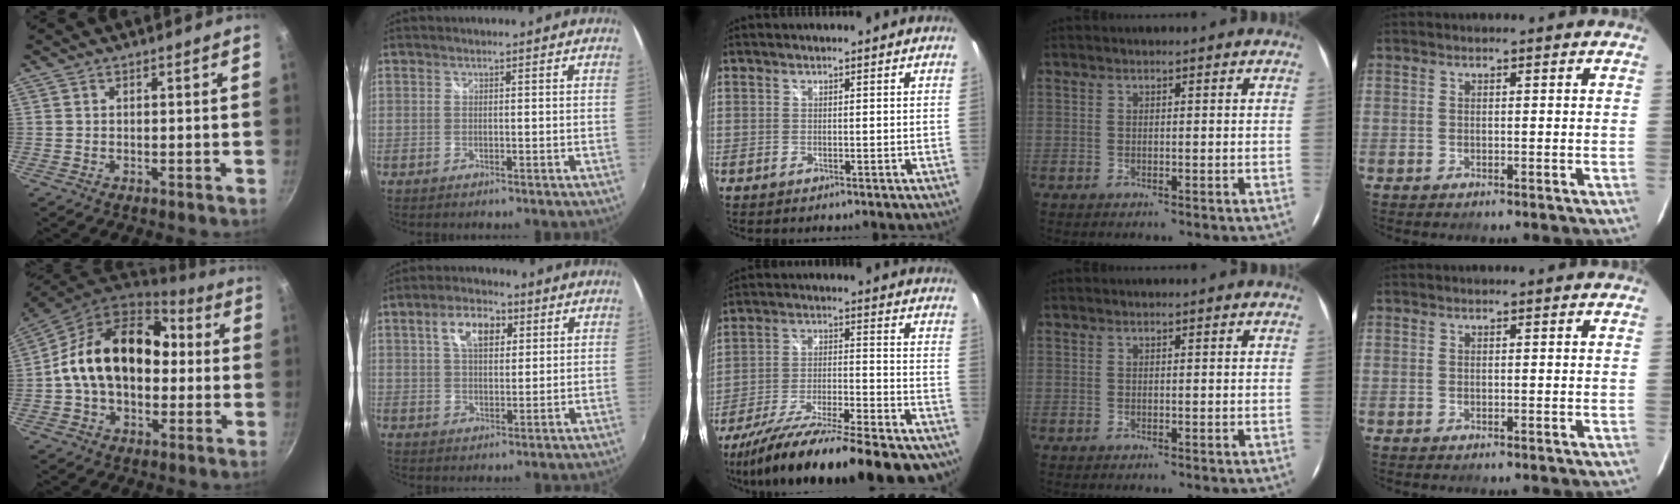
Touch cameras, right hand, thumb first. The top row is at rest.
{"thumb": {"total": 20.0, "force": [0.7, 14.0, 14.2], "torque": [-0.204, 0.047, -0.001]}, "index": {"total": 7.8, "force": [3.0, 4.4, 5.6], "torque": [-0.099, 0.020, 0.050]}, "middle": {"total": 26.5, "force": [-22.1, 4.3, 14.0], "torque": [-0.235, -0.065, -0.323]}}